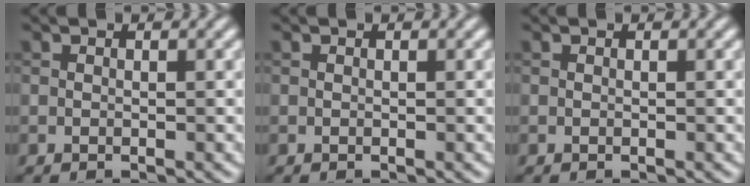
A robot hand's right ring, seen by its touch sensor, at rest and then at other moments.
{"total": 0.0}
{"total": 0.0}